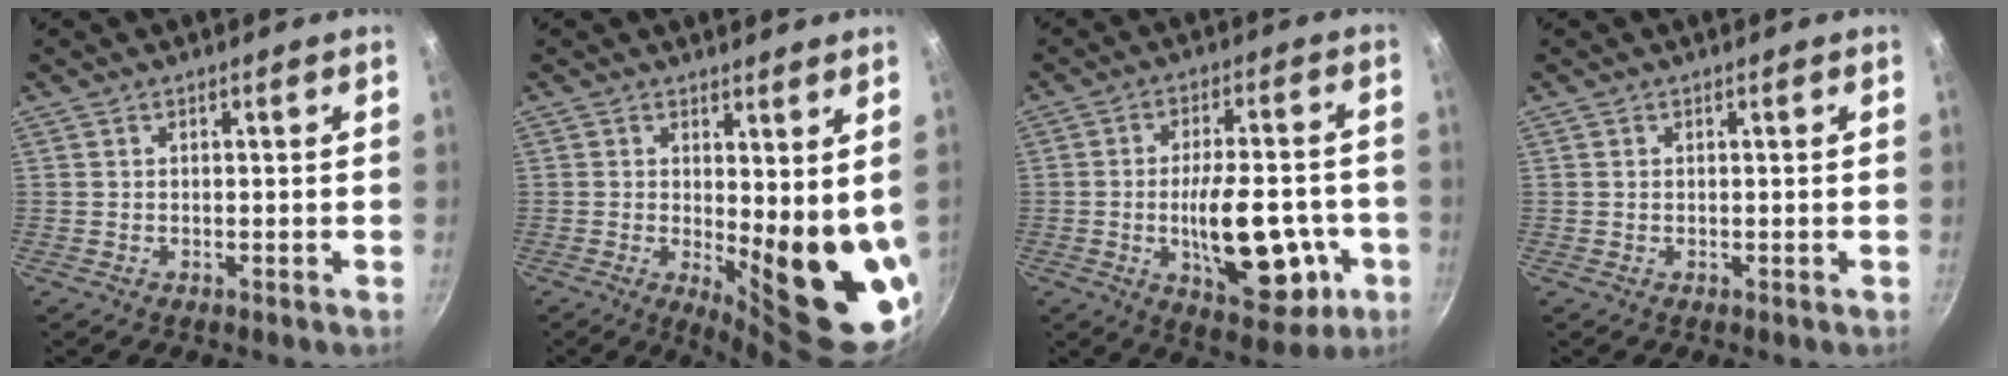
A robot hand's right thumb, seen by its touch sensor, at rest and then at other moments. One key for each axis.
{"total": 13.6, "fx": 0.8, "fy": 4.8, "fz": 12.7, "tx": -0.138, "ty": -0.041, "tz": 0.022}
{"total": 17.6, "fx": -4.3, "fy": 7.9, "fz": 15.1, "tx": -0.205, "ty": 0.012, "tz": -0.050}
{"total": 0.0}